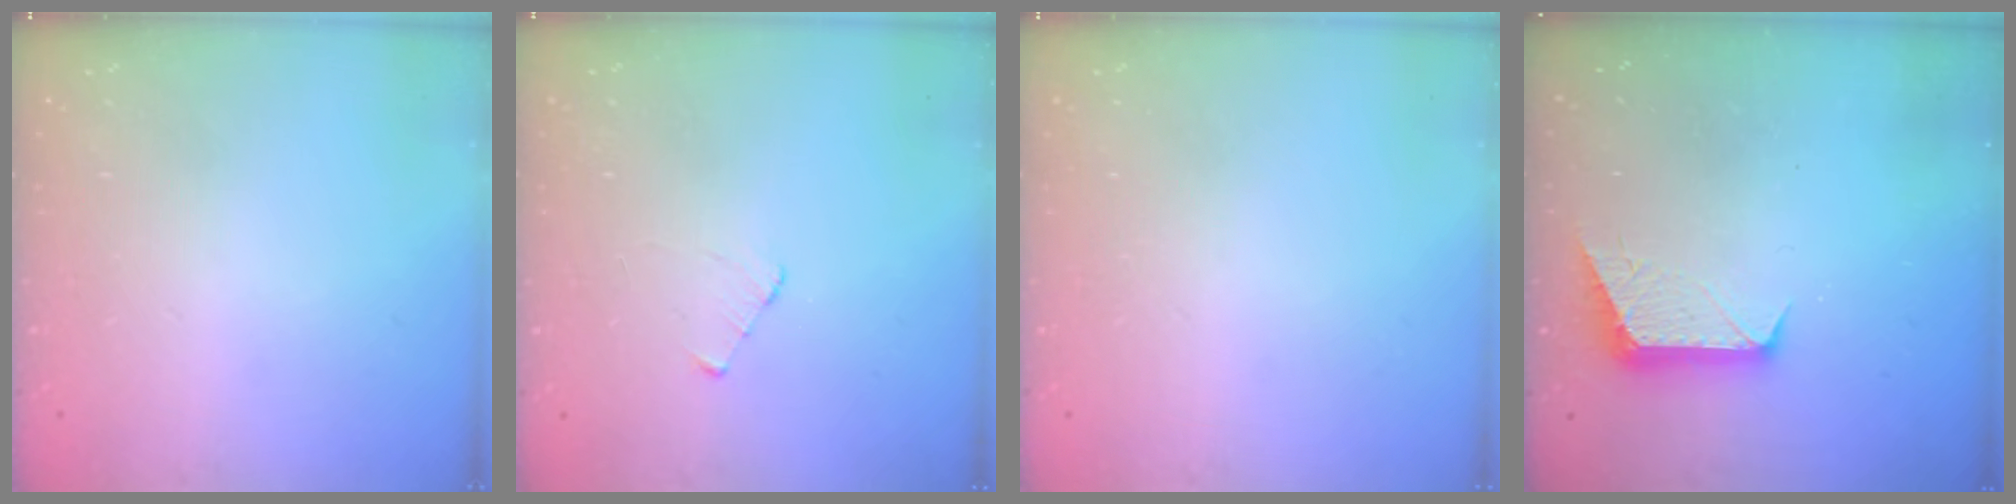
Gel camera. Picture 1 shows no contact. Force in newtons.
{"total": 3.0, "press": 2.9, "slide": 0.3}
{"total": 0.0}
{"total": 8.3, "press": 8.3, "slide": 0.5}